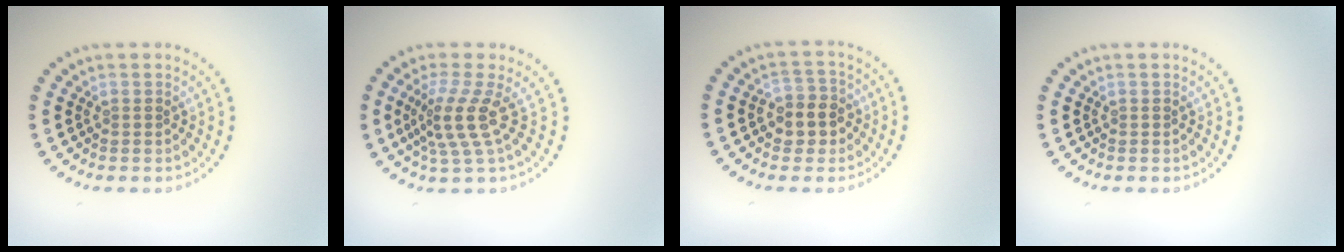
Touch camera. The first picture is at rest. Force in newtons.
{"total": 3.6, "press": 2.6, "slide": 2.5}
{"total": 3.1, "press": 2.9, "slide": 1.1}
{"total": 0.0}